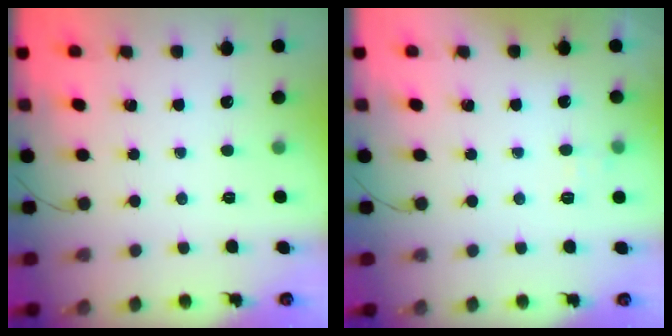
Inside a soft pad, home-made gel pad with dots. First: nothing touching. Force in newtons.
{"total": 6.0, "press": 5.8, "slide": 1.5}